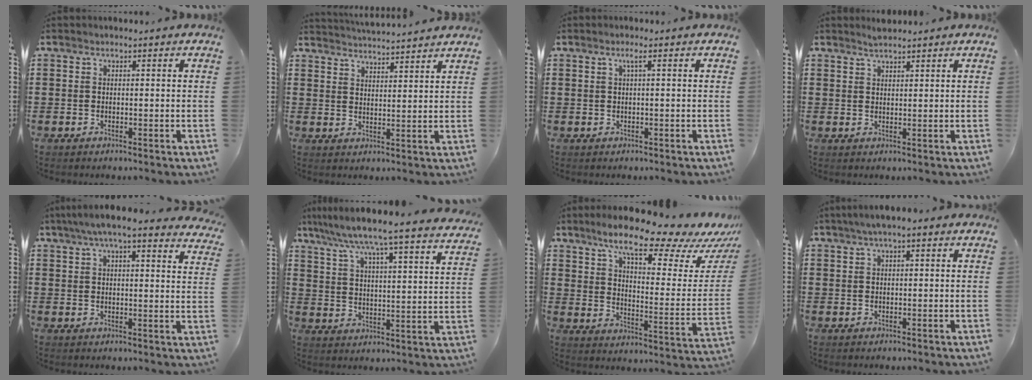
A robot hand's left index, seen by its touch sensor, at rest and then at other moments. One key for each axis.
{"total": 3.5, "fx": 3.4, "fy": -0.6, "fz": -0.1, "tx": -0.010, "ty": -0.021, "tz": 0.060}
{"total": 1.2, "fx": 0.3, "fy": 0.0, "fz": 1.2, "tx": -0.023, "ty": 0.002, "tz": 0.004}
{"total": 1.8, "fx": 1.7, "fy": 0.1, "fz": 0.4, "tx": -0.012, "ty": 0.000, "tz": 0.033}
{"total": 6.4, "fx": 5.2, "fy": 0.5, "fz": 3.7, "tx": -0.087, "ty": -0.009, "tz": 0.092}
{"total": 6.4, "fx": 5.7, "fy": -1.0, "fz": 2.7, "tx": -0.078, "ty": -0.047, "tz": 0.088}
{"total": 12.1, "fx": 9.5, "fy": 1.8, "fz": 7.2, "tx": -0.144, "ty": -0.054, "tz": 0.158}
{"total": 1.9, "fx": 0.7, "fy": 0.5, "fz": 1.7, "tx": -0.032, "ty": 0.005, "tz": 0.011}